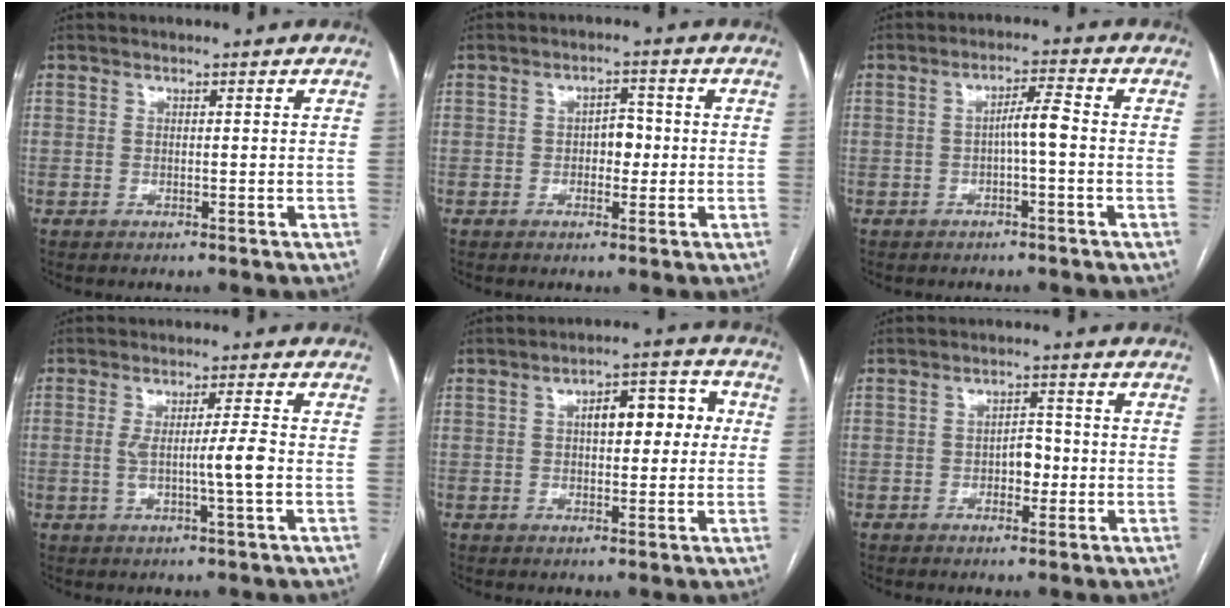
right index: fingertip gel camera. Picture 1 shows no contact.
{"total": 3.4, "force": [-0.3, 2.0, 2.7], "torque": [-0.035, 0.009, -0.005]}
{"total": 3.7, "force": [-0.6, 0.2, 3.7], "torque": [-0.060, 0.010, -0.009]}
{"total": 5.3, "force": [-0.7, -0.5, 5.2], "torque": [-0.091, -0.001, -0.011]}
{"total": 7.6, "force": [1.2, 3.4, 6.7], "torque": [-0.090, 0.032, 0.018]}
{"total": 3.2, "force": [-0.8, 1.8, 2.6], "torque": [-0.034, 0.008, -0.012]}